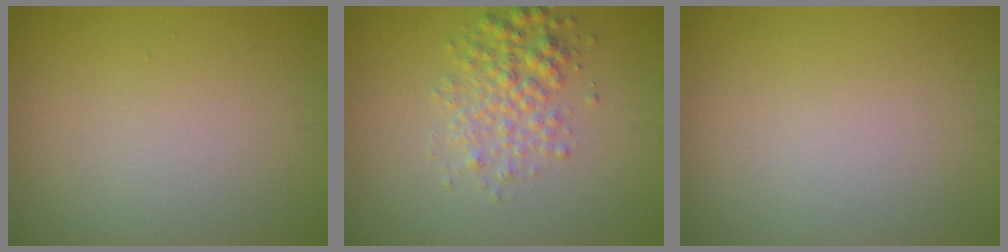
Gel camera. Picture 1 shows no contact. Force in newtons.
{"total": 3.0, "press": 3.0, "slide": 0.1}
{"total": 0.0}